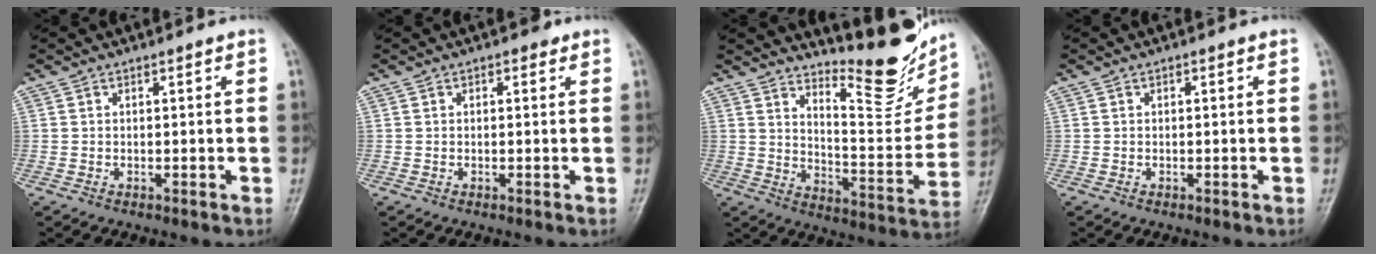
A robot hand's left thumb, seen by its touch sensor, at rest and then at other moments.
{"total": 1.0, "force": [0.6, 0.6, 0.5], "torque": [0.000, -0.001, 0.002]}
{"total": 17.6, "force": [14.0, 4.6, 9.6], "torque": [-0.096, -0.122, 0.206]}
{"total": 0.0}